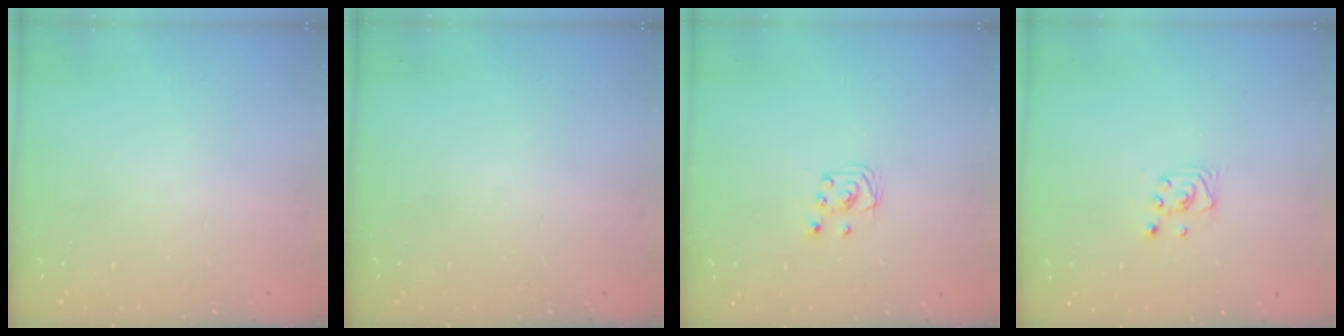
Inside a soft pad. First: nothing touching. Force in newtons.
{"total": 0.0}
{"total": 2.3, "press": 2.2, "slide": 0.3}
{"total": 2.2, "press": 2.2, "slide": 0.2}